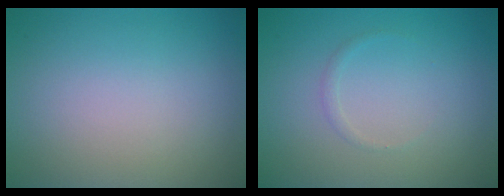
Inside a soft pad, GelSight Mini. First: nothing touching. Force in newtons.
{"total": 0.6, "press": 0.6, "slide": 0.1}